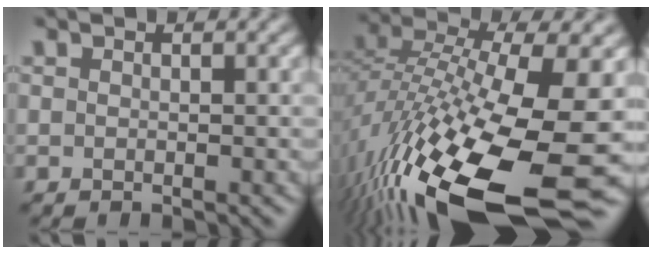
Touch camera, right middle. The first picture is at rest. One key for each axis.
{"total": 17.5, "fx": -7.3, "fy": 6.5, "fz": 14.5, "tx": -0.302, "ty": -0.015, "tz": -0.132}